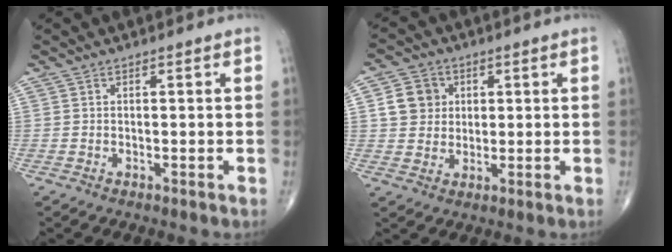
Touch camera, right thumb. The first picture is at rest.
{"total": 6.7, "force": [1.6, 6.0, 2.6], "torque": [-0.020, -0.001, 0.025]}